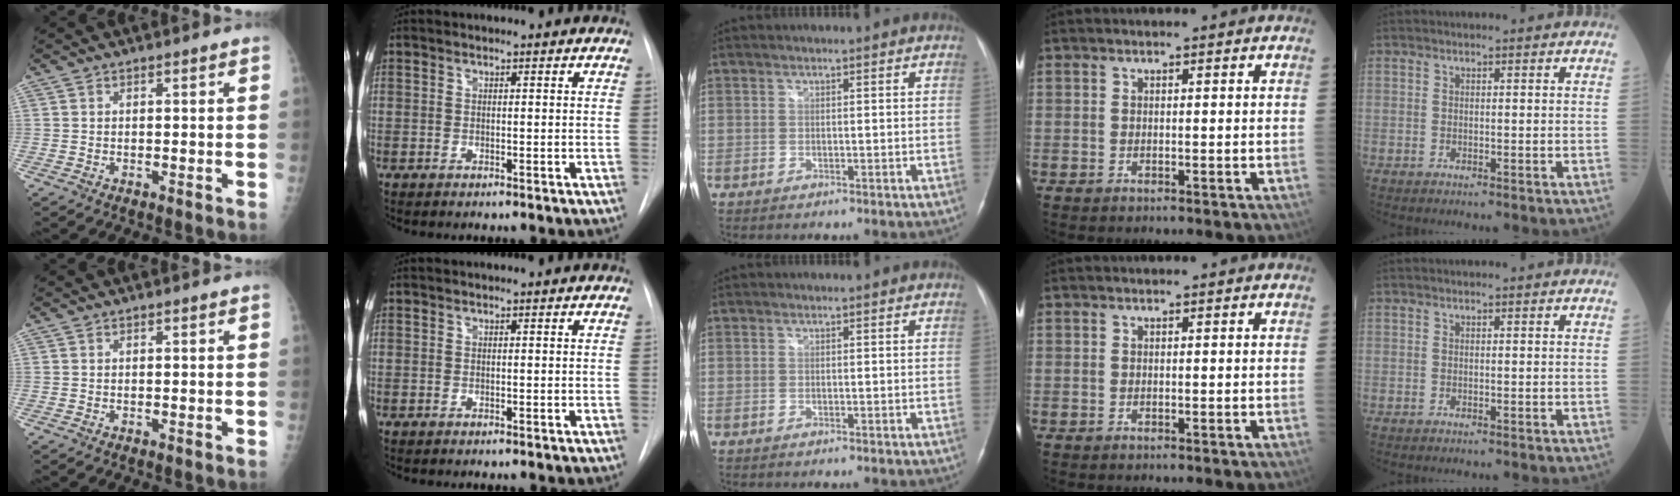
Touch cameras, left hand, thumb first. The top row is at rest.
{}